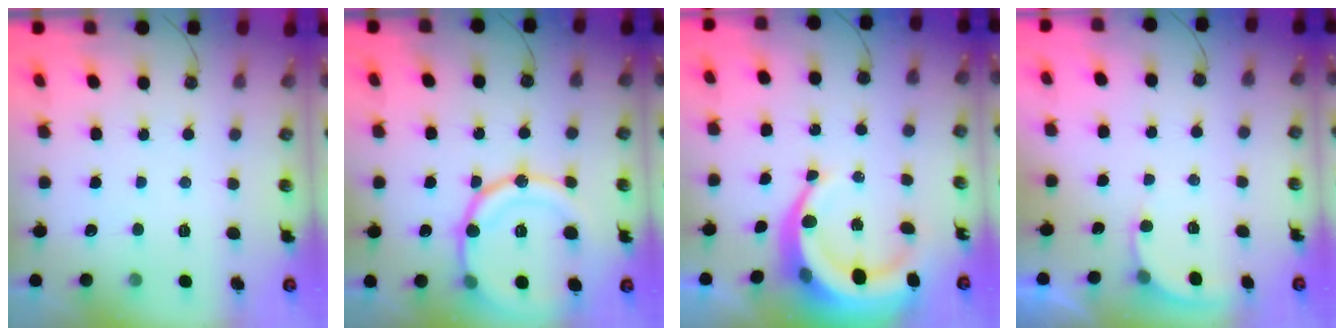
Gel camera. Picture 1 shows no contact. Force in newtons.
{"total": 19.0, "press": 18.7, "slide": 3.2}
{"total": 10.8, "press": 10.7, "slide": 1.4}
{"total": 3.5, "press": 3.4, "slide": 0.3}